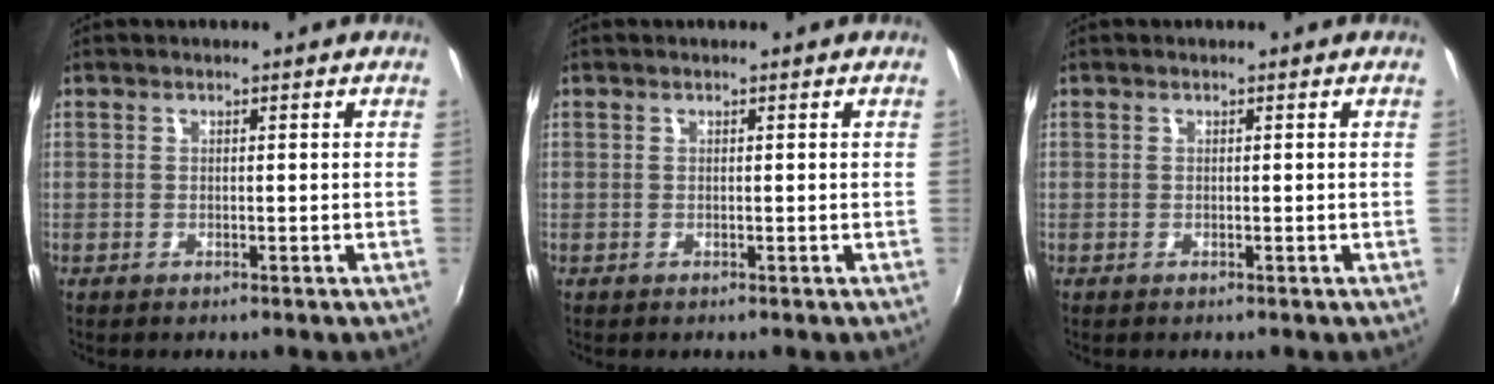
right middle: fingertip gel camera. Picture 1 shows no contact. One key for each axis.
{"total": 0.0}
{"total": 0.0}